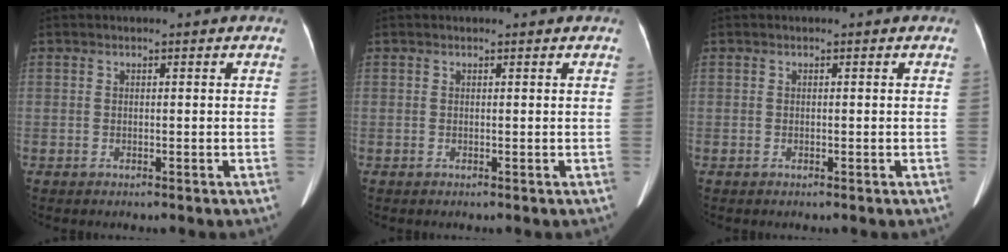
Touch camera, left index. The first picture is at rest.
{"total": 1.0, "force": [0.9, 0.2, 0.2], "torque": [-0.011, 0.009, 0.008]}
{"total": 0.0}